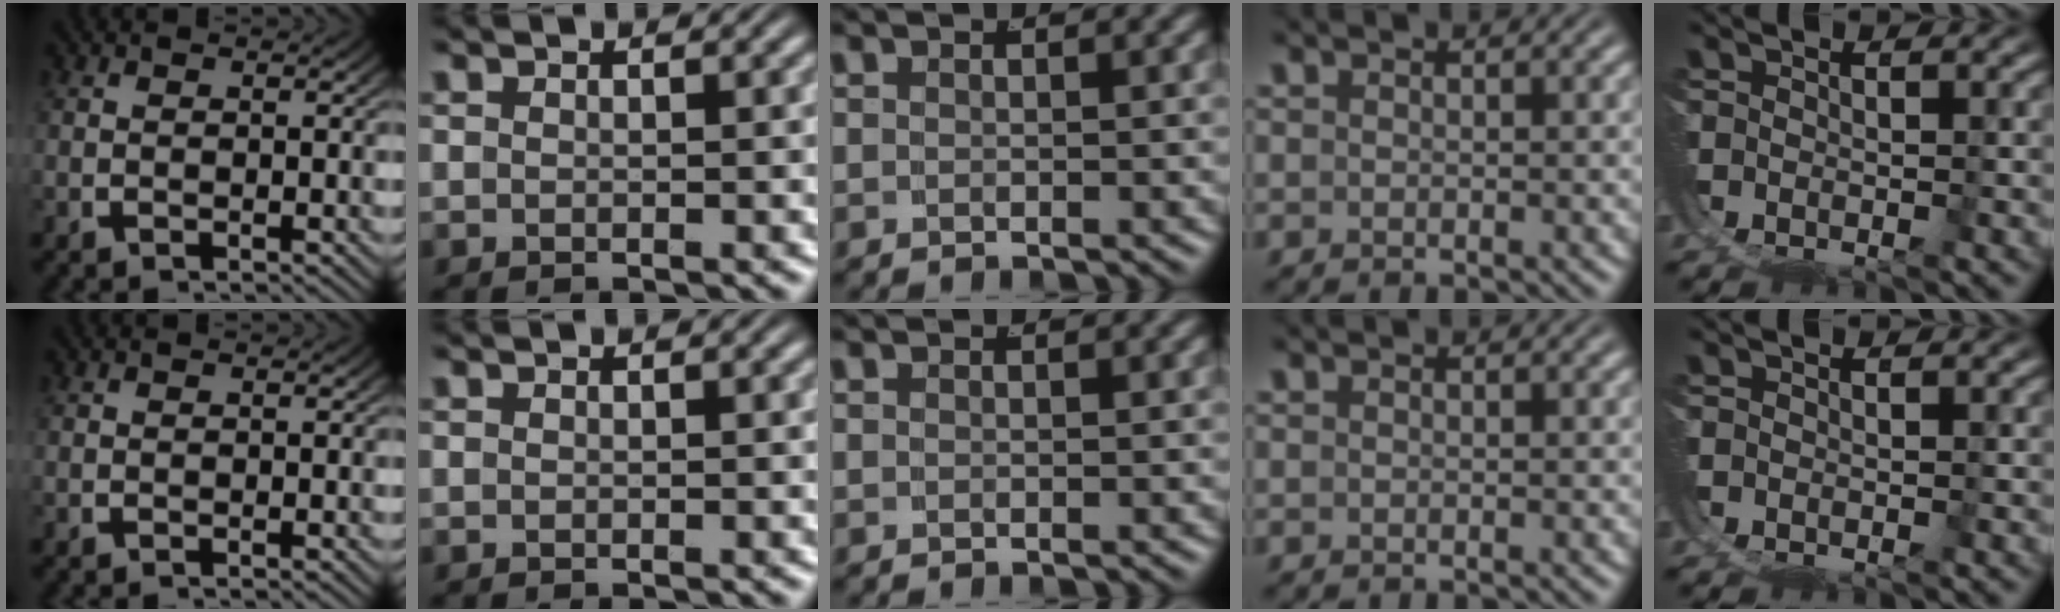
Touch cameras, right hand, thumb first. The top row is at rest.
{}